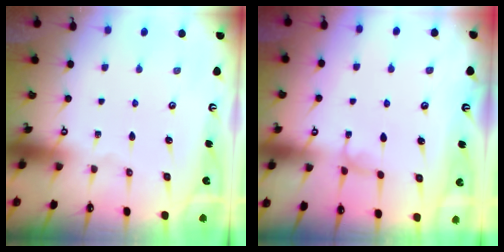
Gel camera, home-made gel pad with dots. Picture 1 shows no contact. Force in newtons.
{"total": 2.3, "press": 2.2, "slide": 0.3}